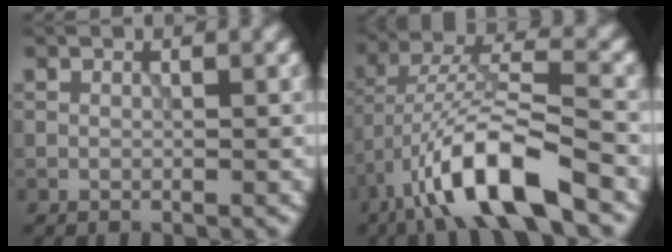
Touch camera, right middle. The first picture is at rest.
{"total": 9.7, "force": [-5.4, 2.5, 7.7], "torque": [-0.135, 0.014, -0.100]}